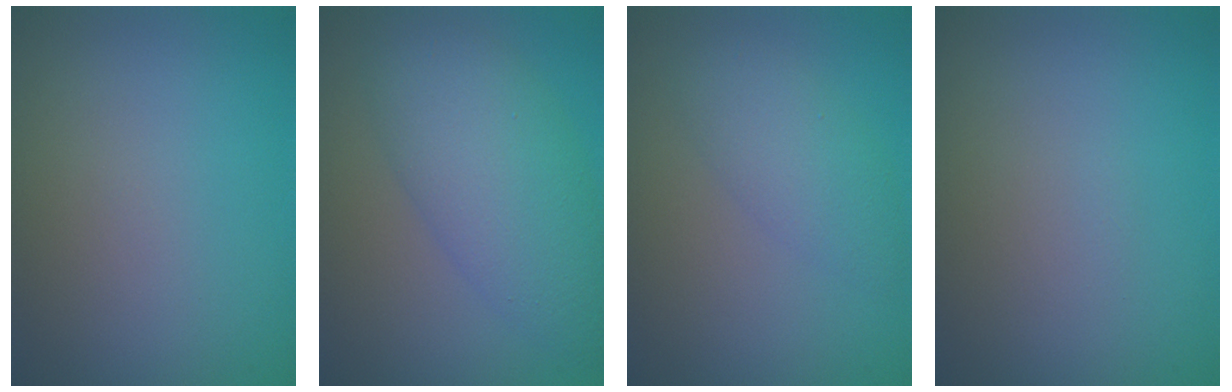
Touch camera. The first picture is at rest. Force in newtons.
{"total": 6.8, "press": 6.8, "slide": 0.3}
{"total": 1.9, "press": 1.9, "slide": 0.2}
{"total": 0.0}